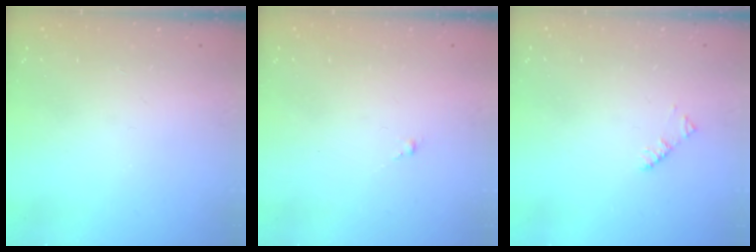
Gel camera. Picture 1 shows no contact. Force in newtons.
{"total": 0.5, "press": 0.4, "slide": 0.4}
{"total": 1.9, "press": 1.9, "slide": 0.3}